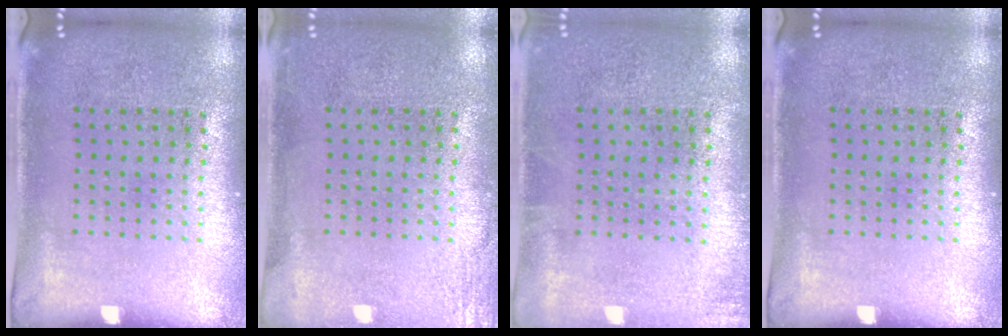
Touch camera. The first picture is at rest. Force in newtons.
{"total": 1.9, "press": 1.9, "slide": 0.2}
{"total": 0.8, "press": 0.8, "slide": 0.1}
{"total": 0.0}